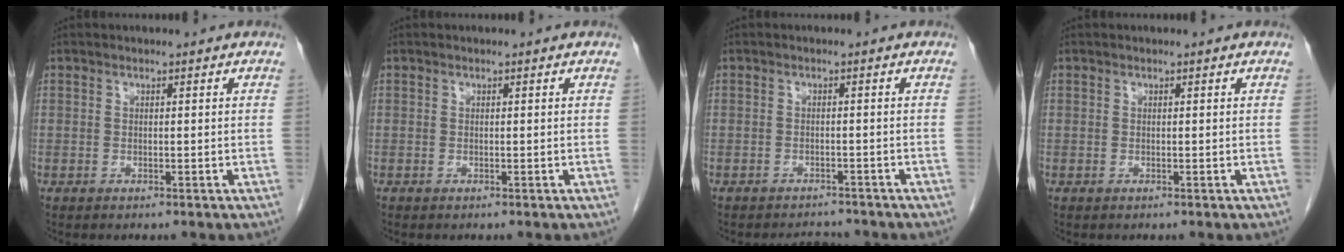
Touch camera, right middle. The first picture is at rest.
{"total": 0.0}
{"total": 3.8, "force": [-3.7, 0.9, 0.4], "torque": [-0.009, -0.007, -0.053]}
{"total": 0.0}